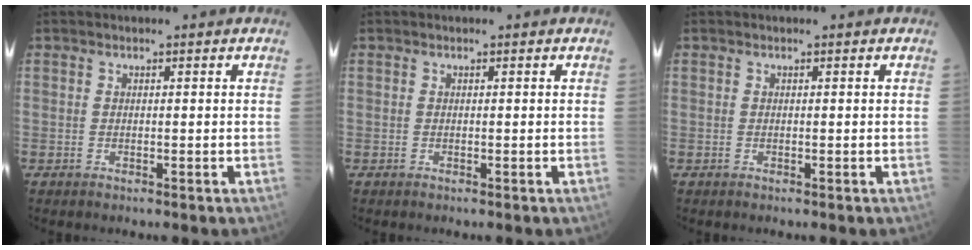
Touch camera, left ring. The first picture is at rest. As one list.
[{"total": 0.0}, {"total": 0.0}]